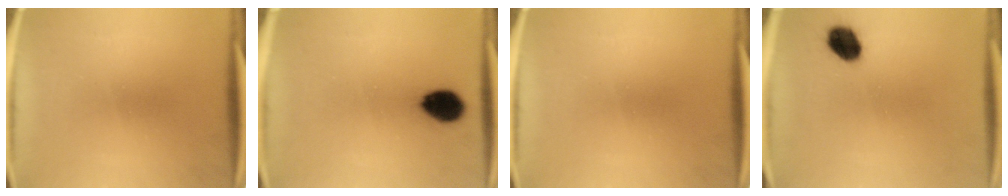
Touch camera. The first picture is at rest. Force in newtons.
{"total": 8.5}
{"total": 0.0}
{"total": 6.4}